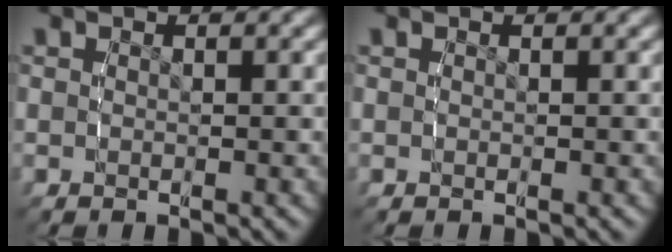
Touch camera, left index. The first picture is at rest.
{"total": 0.0}